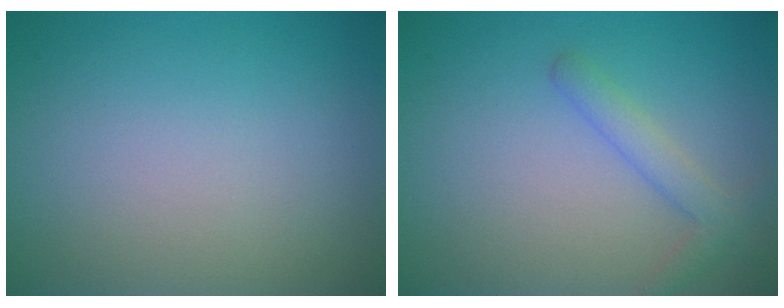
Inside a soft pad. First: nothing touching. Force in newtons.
{"total": 2.3, "press": 2.3, "slide": 0.1}